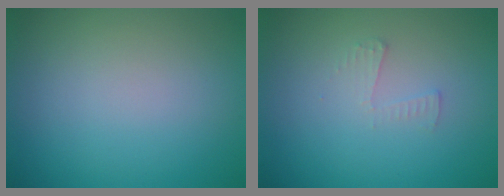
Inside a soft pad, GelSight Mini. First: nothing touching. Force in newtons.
{"total": 1.0, "press": 1.0, "slide": 0.0}